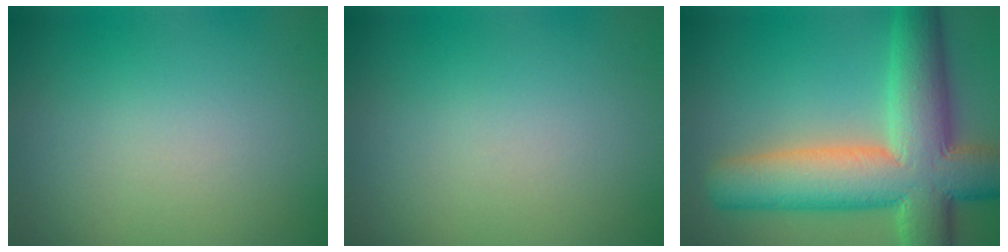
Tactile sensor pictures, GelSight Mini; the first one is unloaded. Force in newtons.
{"total": 0.0}
{"total": 12.2, "press": 12.2, "slide": 0.7}